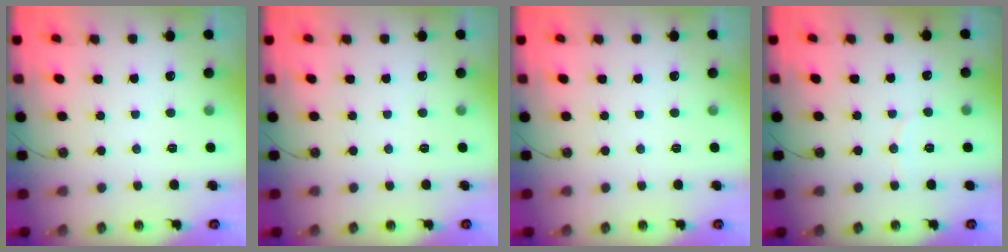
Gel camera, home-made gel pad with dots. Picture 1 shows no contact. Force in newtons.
{"total": 0.0}
{"total": 0.0}
{"total": 2.3, "press": 2.3, "slide": 0.3}